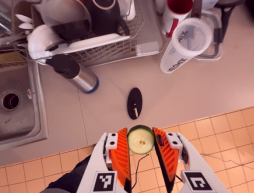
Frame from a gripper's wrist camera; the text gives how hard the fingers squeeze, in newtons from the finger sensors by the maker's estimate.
{"total": 7.7, "left": 7.6, "right": 7.7}